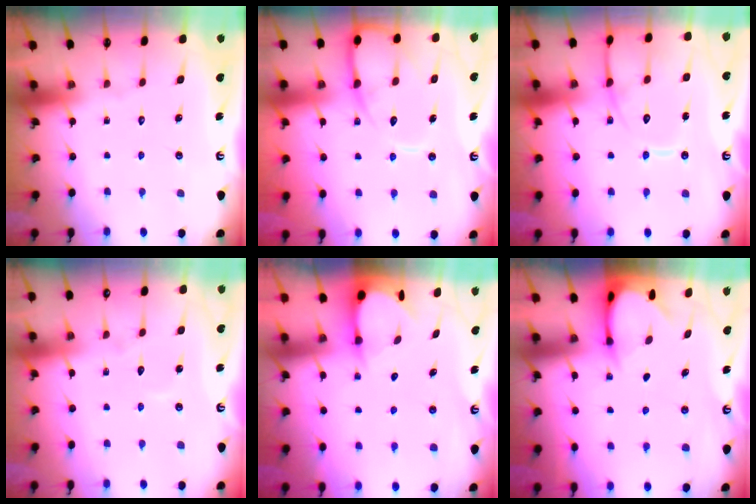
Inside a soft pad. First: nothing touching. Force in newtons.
{"total": 11.6, "press": 11.6, "slide": 1.0}
{"total": 13.3, "press": 13.2, "slide": 1.0}
{"total": 4.3, "press": 4.3, "slide": 0.4}
{"total": 3.6, "press": 3.6, "slide": 0.3}
{"total": 3.4, "press": 3.4, "slide": 0.3}